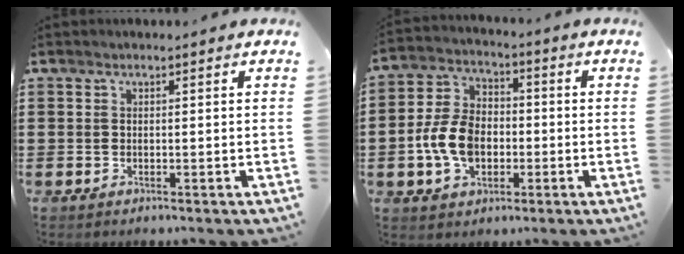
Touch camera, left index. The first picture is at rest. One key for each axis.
{"total": 8.8, "fx": -2.0, "fy": 6.1, "fz": 6.0, "tx": -0.149, "ty": 0.008, "tz": -0.042}